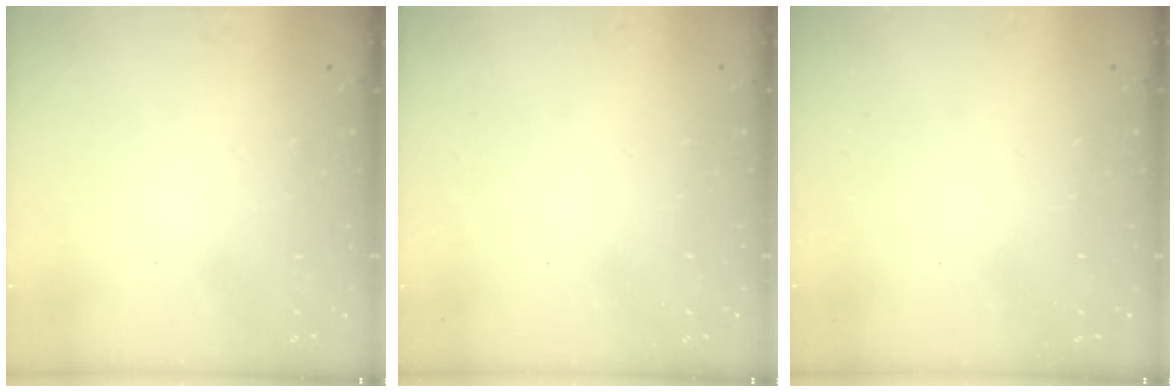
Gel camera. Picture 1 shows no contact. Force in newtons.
{"total": 0.0}
{"total": 0.0}